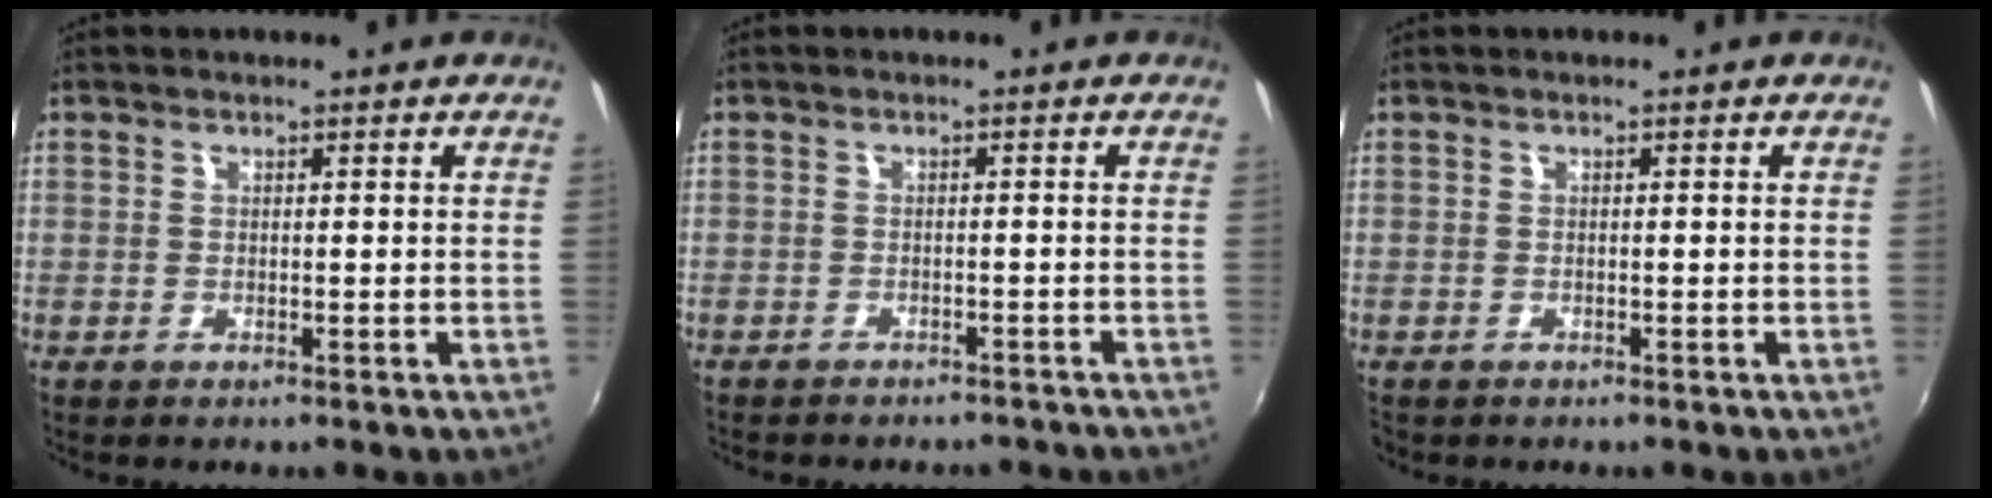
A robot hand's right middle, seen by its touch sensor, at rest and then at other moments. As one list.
[{"total": 7.4, "force": [-6.7, 2.1, 2.4], "torque": [-0.058, -0.011, -0.085]}, {"total": 0.5, "force": [-0.4, 0.3, 0.0], "torque": [-0.002, -0.002, -0.007]}]